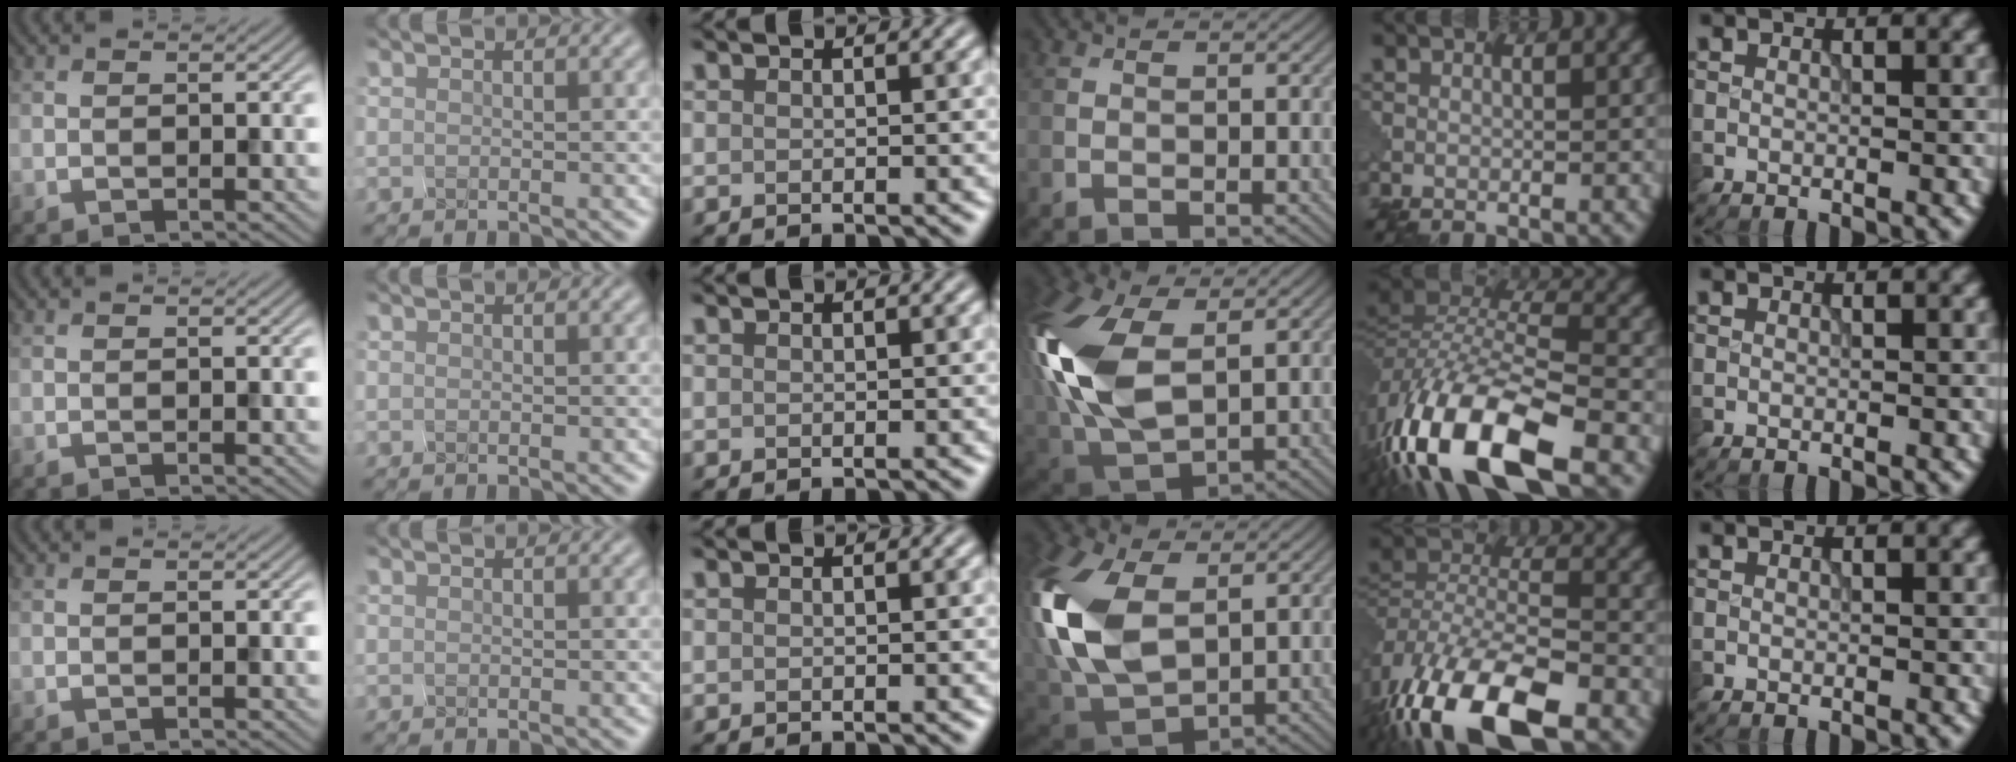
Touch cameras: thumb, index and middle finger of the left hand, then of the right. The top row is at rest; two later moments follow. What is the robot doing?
{"motion": "squeeze", "object": "clothespin"}